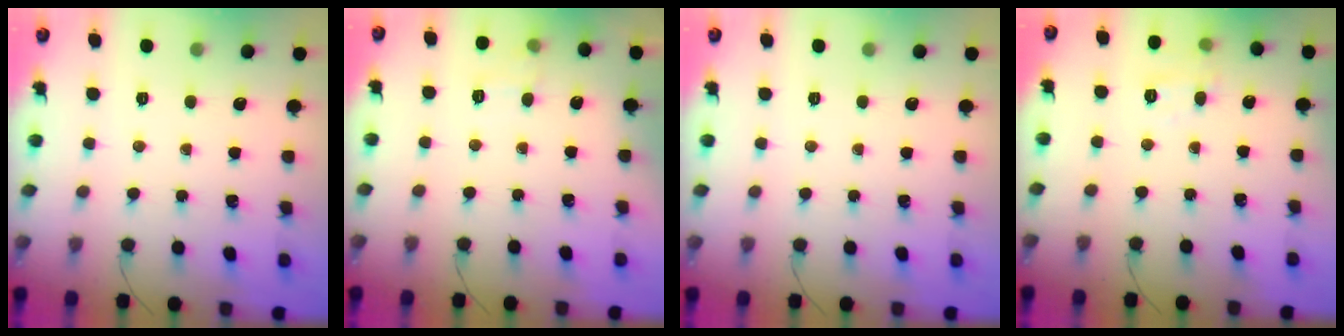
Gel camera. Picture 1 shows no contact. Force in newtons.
{"total": 5.1, "press": 4.7, "slide": 2.0}
{"total": 0.0}
{"total": 7.0, "press": 6.7, "slide": 1.9}